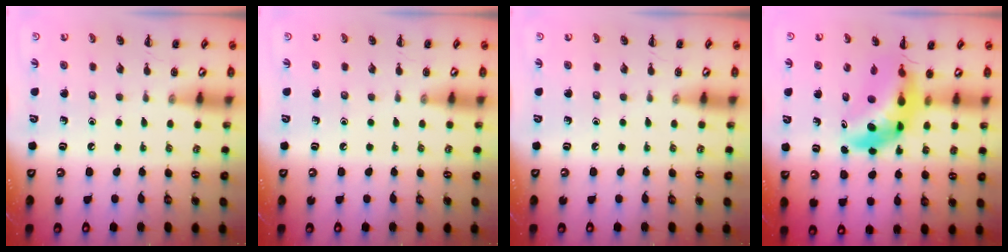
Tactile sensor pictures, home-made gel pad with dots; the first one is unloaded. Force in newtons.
{"total": 0.0}
{"total": 0.0}
{"total": 7.7, "press": 7.4, "slide": 2.0}